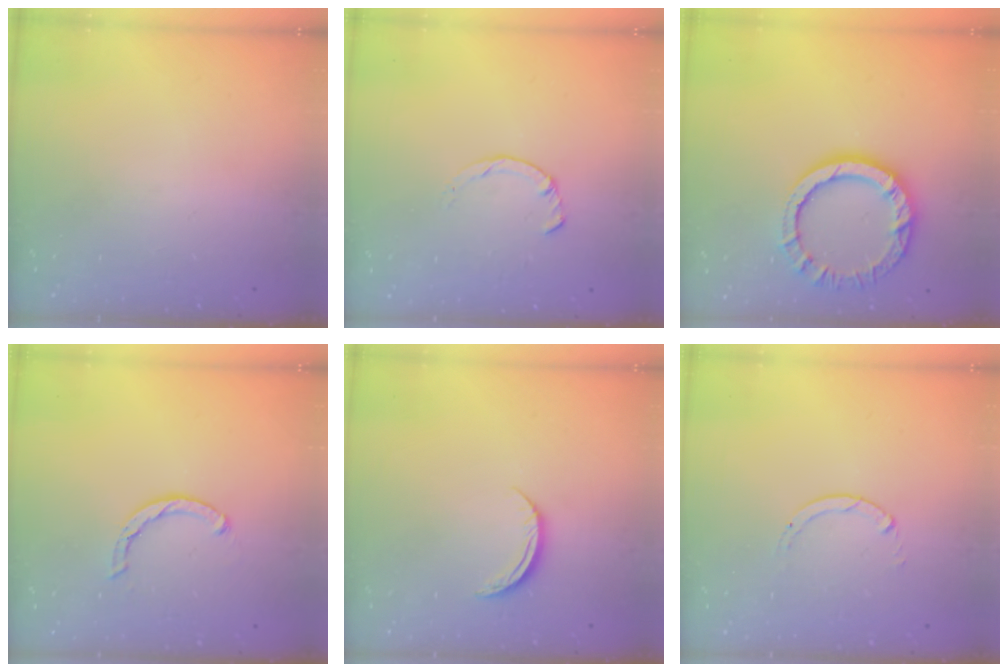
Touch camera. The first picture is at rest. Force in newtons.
{"total": 2.3, "press": 2.3, "slide": 0.1}
{"total": 11.5, "press": 11.5, "slide": 0.8}
{"total": 3.3, "press": 3.3, "slide": 0.3}
{"total": 6.1, "press": 6.1, "slide": 0.5}
{"total": 0.8, "press": 0.7, "slide": 0.1}